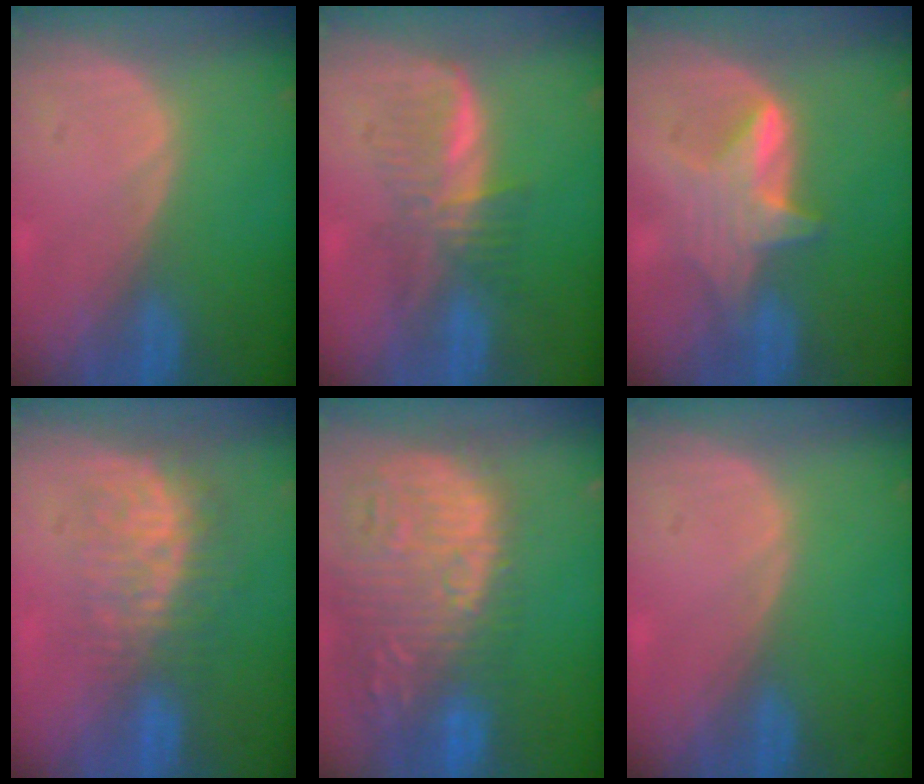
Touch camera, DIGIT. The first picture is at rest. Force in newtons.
{"total": 5.2, "press": 5.2, "slide": 0.7}
{"total": 5.4, "press": 5.4, "slide": 0.6}
{"total": 8.7, "press": 7.3, "slide": 4.6}
{"total": 16.0, "press": 13.2, "slide": 9.0}
{"total": 0.0}